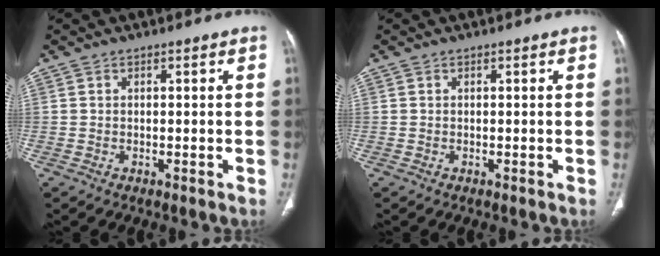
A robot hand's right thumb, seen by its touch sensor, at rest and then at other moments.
{"total": 0.0}